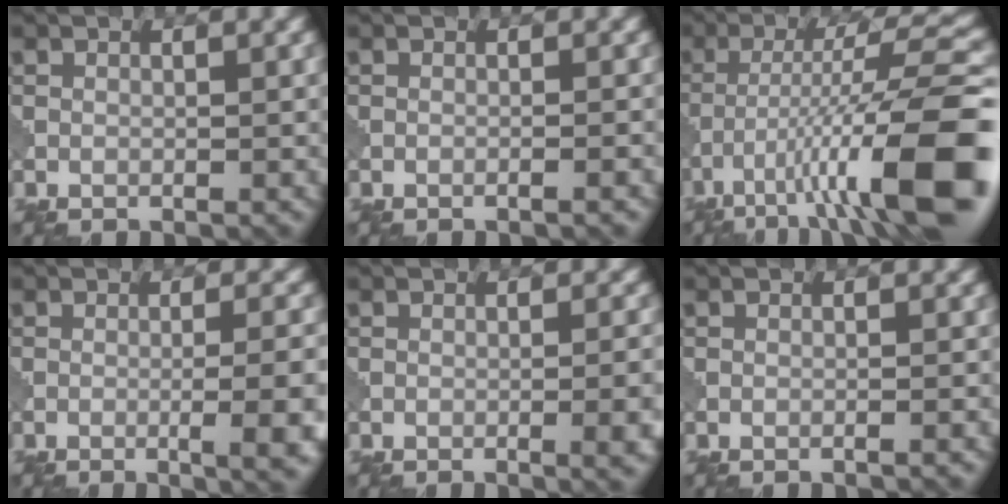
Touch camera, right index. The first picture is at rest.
{"total": 1.2, "force": [-0.3, 0.4, 1.0], "torque": [-0.003, 0.002, -0.017]}
{"total": 13.6, "force": [-6.1, 2.8, 11.8], "torque": [-0.194, 0.011, -0.091]}
{"total": 7.8, "force": [-1.8, 2.8, 7.0], "torque": [-0.061, 0.010, -0.013]}
{"total": 5.2, "force": [-1.1, 2.1, 4.7], "torque": [-0.033, 0.008, -0.010]}
{"total": 0.9, "force": [-0.2, 0.3, 0.8], "torque": [-0.003, 0.002, -0.013]}